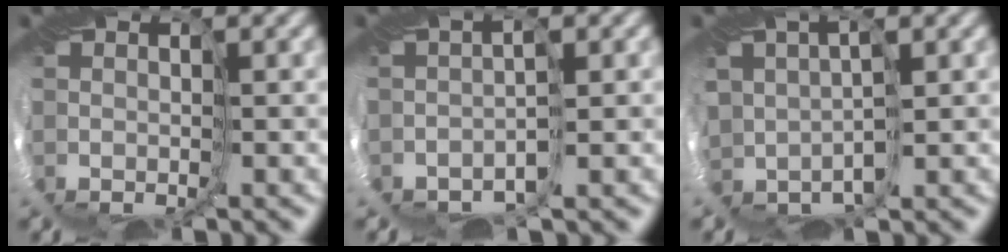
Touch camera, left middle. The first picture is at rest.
{"total": 1.4, "force": [-1.3, -0.3, -0.5], "torque": [0.009, 0.001, -0.020]}
{"total": 1.6, "force": [0.3, 1.6, 0.3], "torque": [-0.028, 0.009, 0.005]}